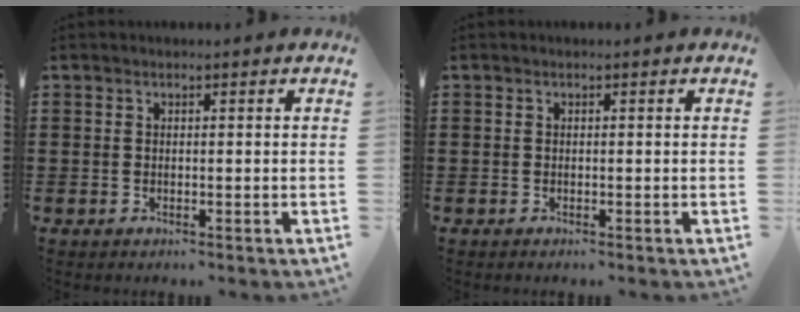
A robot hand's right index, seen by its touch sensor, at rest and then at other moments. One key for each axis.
{"total": 0.0}